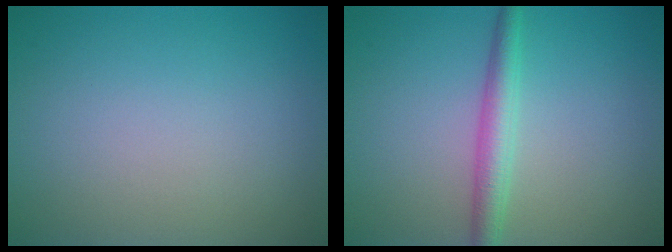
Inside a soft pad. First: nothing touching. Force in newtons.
{"total": 2.9, "press": 2.9, "slide": 0.1}